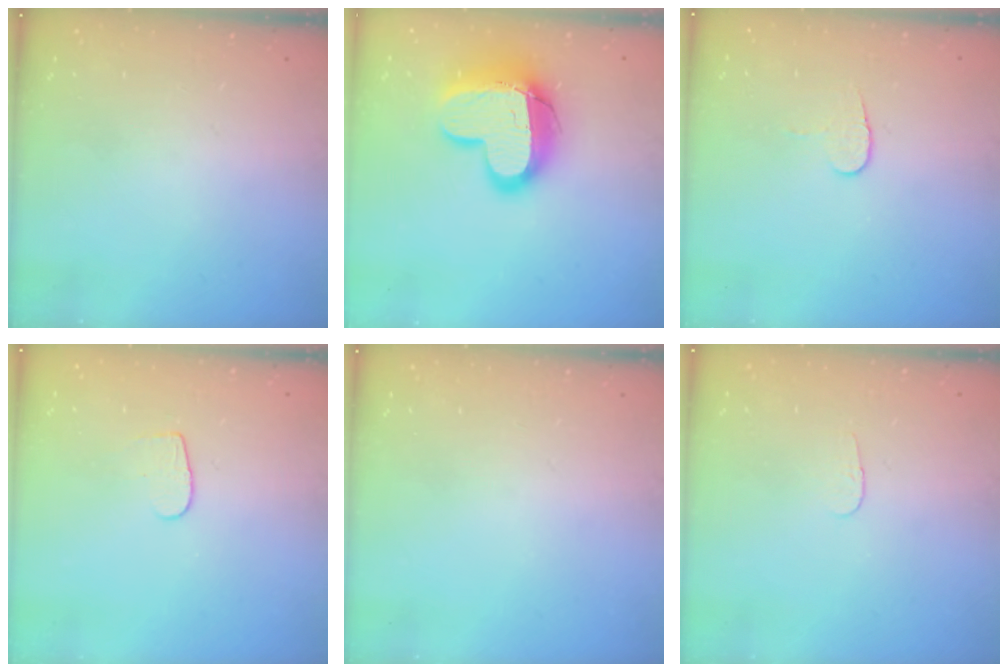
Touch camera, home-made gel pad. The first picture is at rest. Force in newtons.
{"total": 16.2, "press": 16.2, "slide": 1.4}
{"total": 5.3, "press": 5.3, "slide": 0.5}
{"total": 4.3, "press": 4.2, "slide": 0.3}
{"total": 0.0}
{"total": 2.8, "press": 2.8, "slide": 0.3}